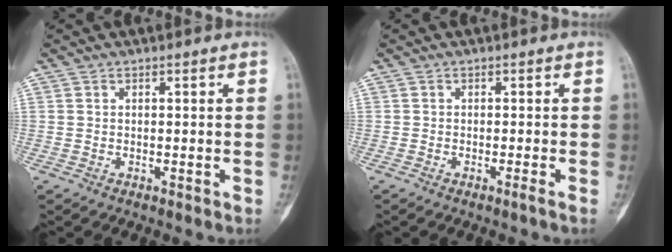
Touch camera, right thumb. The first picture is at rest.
{"total": 0.8, "force": [-0.5, -0.2, 0.6], "torque": [-0.014, -0.001, -0.011]}